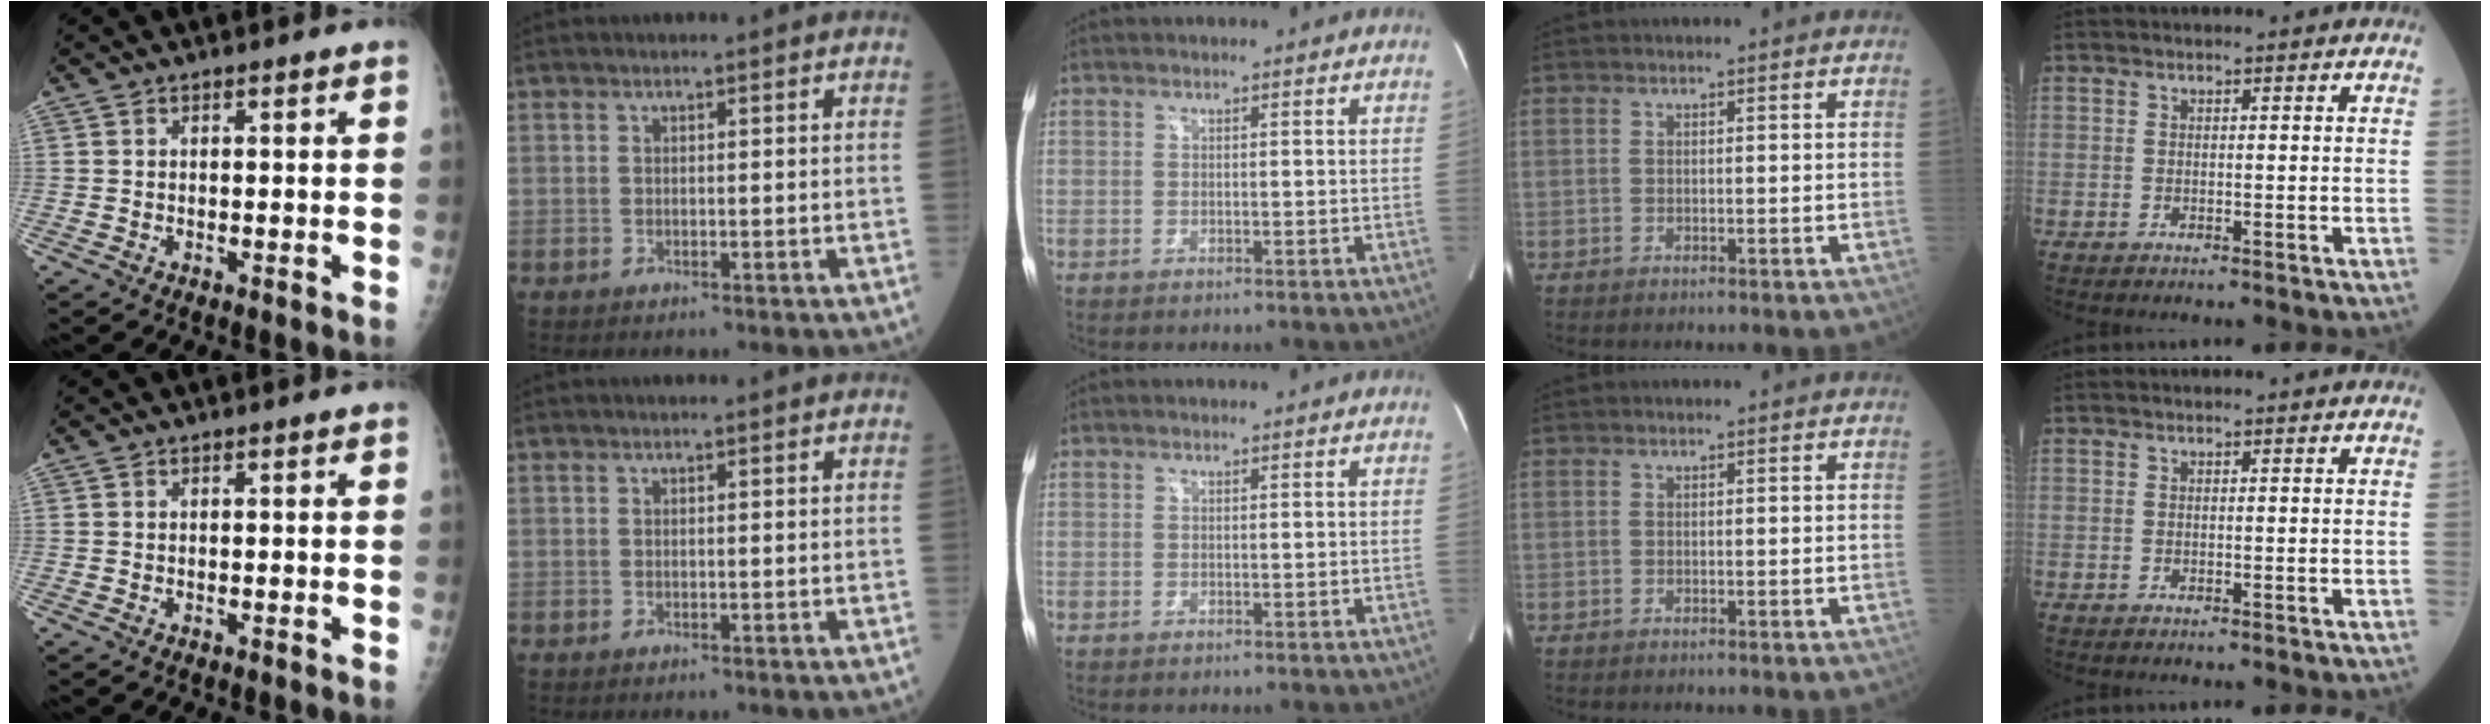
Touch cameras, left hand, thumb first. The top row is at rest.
{}